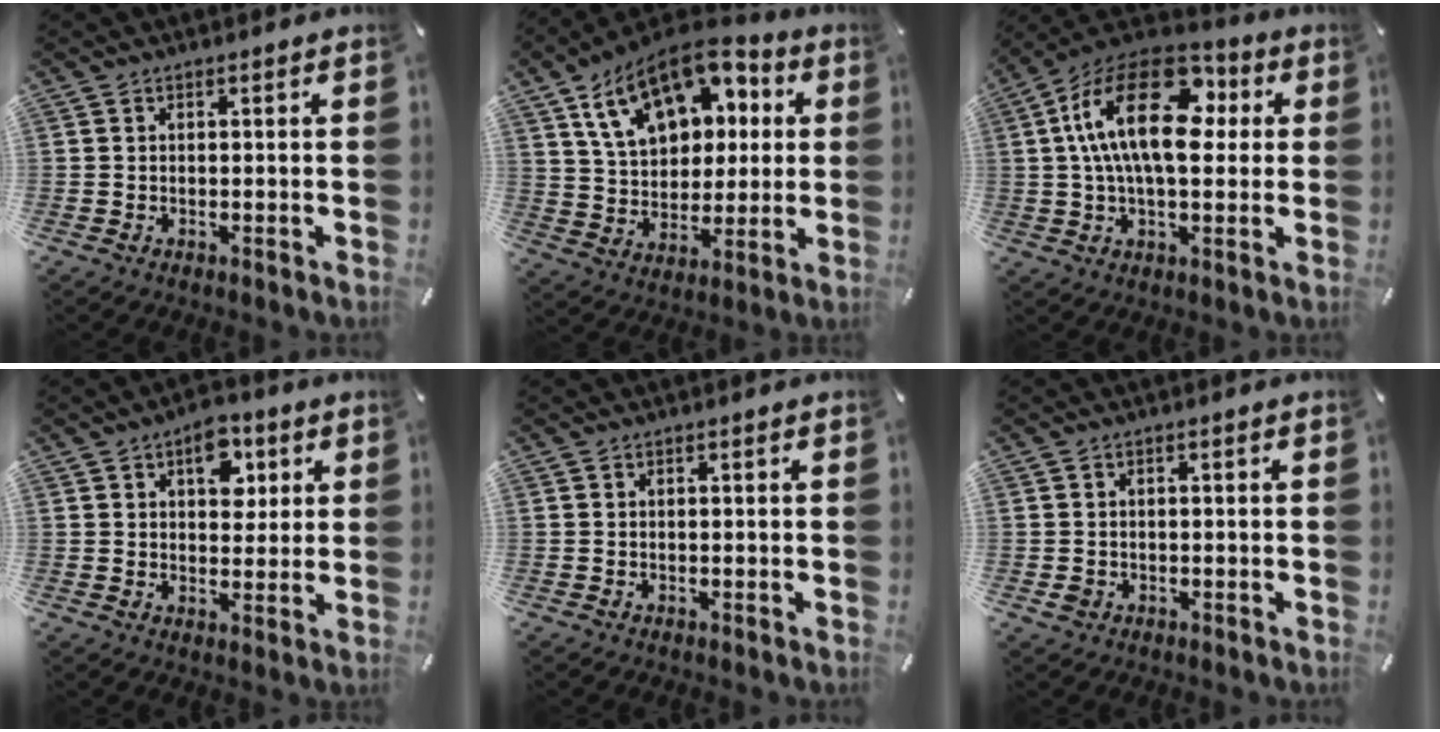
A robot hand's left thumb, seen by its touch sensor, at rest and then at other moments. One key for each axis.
{"total": 18.3, "fx": 8.8, "fy": 12.1, "fz": 10.6, "tx": -0.191, "ty": -0.030, "tz": 0.161}
{"total": 21.0, "fx": 4.8, "fy": 11.6, "fz": 16.9, "tx": -0.324, "ty": -0.008, "tz": 0.074}
{"total": 8.7, "fx": 3.6, "fy": 5.7, "fz": 5.4, "tx": -0.052, "ty": -0.010, "tz": 0.056}
{"total": 0.0}
{"total": 1.7, "fx": -0.5, "fy": 1.4, "fz": 0.7, "tx": -0.012, "ty": 0.003, "tz": -0.011}